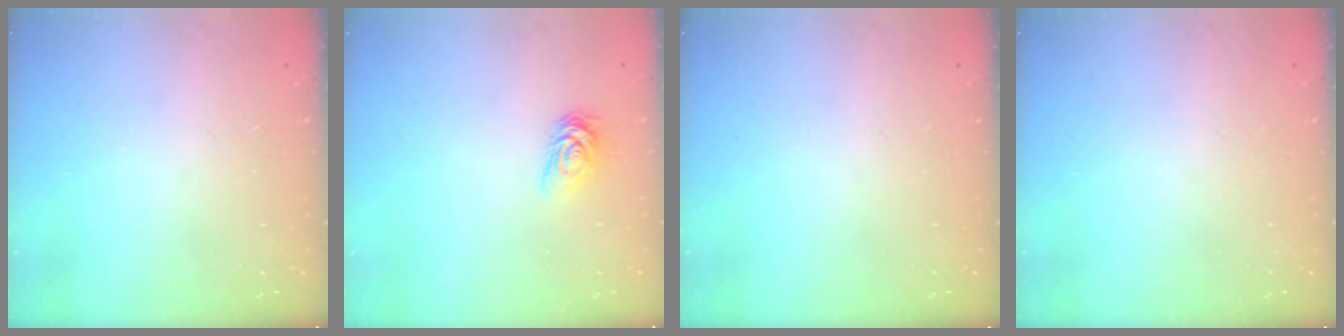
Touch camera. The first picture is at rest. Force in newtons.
{"total": 5.1, "press": 5.1, "slide": 0.3}
{"total": 0.0}
{"total": 0.0}